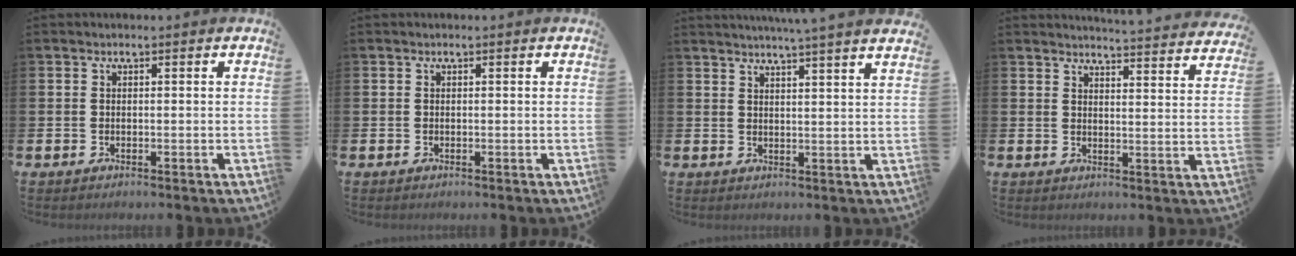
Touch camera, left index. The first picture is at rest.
{"total": 0.0}
{"total": 4.1, "force": [3.9, -1.3, 0.5], "torque": [-0.011, -0.027, 0.066]}
{"total": 4.5, "force": [4.5, -0.3, 0.3], "torque": [-0.003, -0.038, 0.075]}